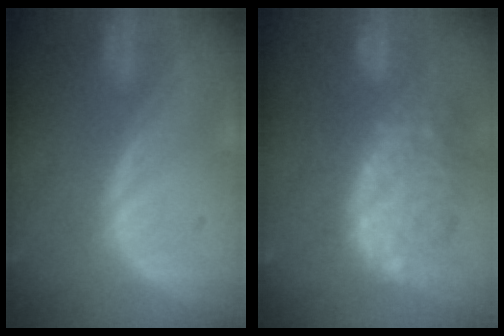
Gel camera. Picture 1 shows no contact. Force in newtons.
{"total": 10.7, "press": 10.0, "slide": 3.9}